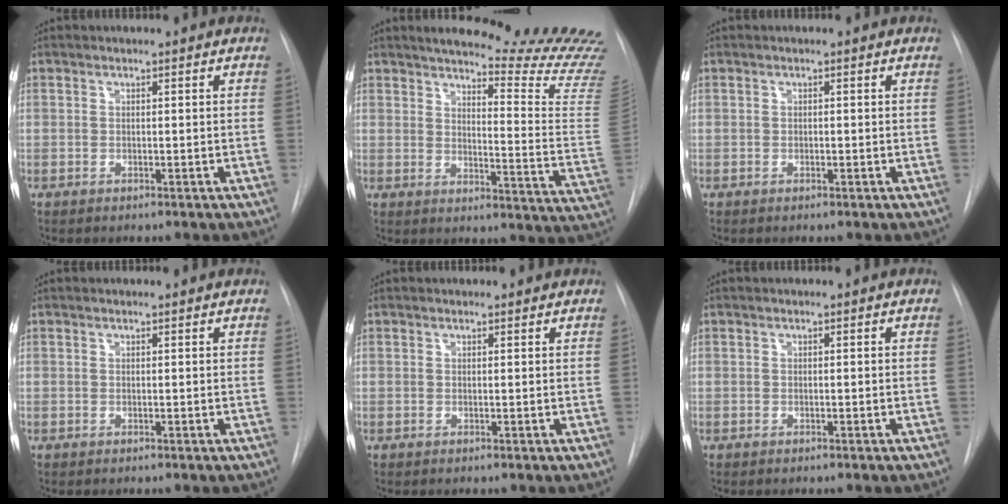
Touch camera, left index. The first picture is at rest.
{"total": 21.1, "force": [19.3, -0.4, 8.6], "torque": [-0.115, -0.142, 0.220]}
{"total": 1.2, "force": [-1.2, 0.0, -0.1], "torque": [0.005, -0.005, -0.018]}
{"total": 0.0}
{"total": 0.7, "force": [0.6, 0.4, 0.0], "torque": [-0.004, 0.004, 0.001]}
{"total": 0.0}